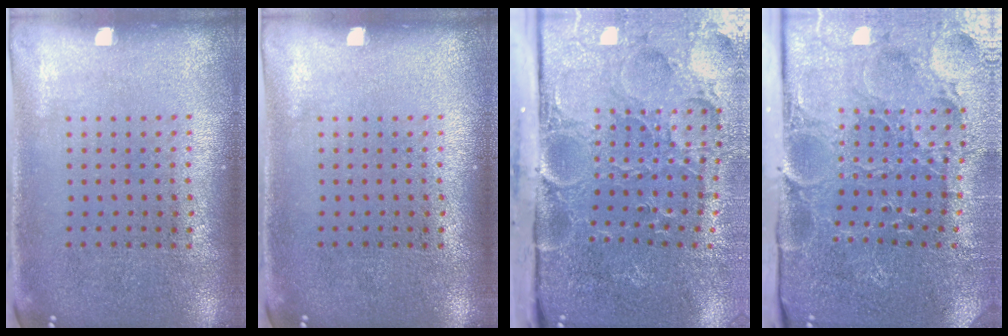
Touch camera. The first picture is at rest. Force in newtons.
{"total": 0.0}
{"total": 5.2, "press": 4.1, "slide": 3.2}
{"total": 3.9, "press": 3.8, "slide": 1.1}